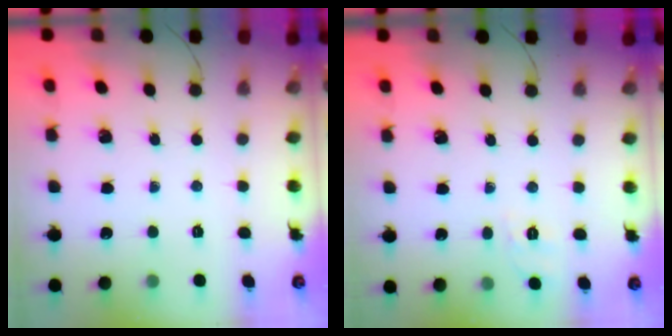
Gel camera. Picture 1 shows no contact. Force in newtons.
{"total": 1.8, "press": 0.0, "slide": 1.8}